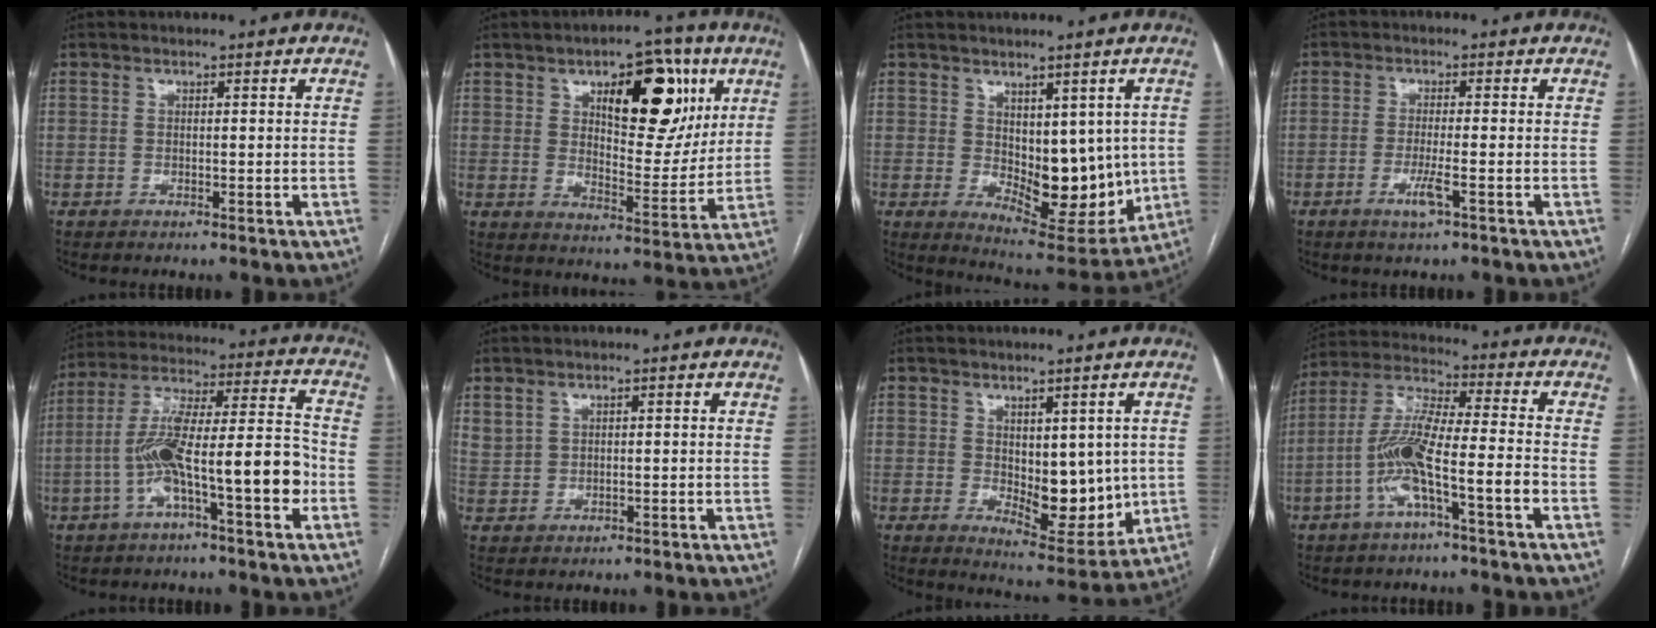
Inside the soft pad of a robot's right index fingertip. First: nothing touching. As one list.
[{"total": 15.5, "force": [6.7, 6.5, 12.4], "torque": [-0.161, 0.013, 0.104]}, {"total": 12.2, "force": [0.4, 6.5, 10.3], "torque": [-0.127, -0.012, 0.032]}, {"total": 3.4, "force": [-1.5, 0.0, 3.0], "torque": [-0.062, -0.007, -0.029]}, {"total": 15.9, "force": [-4.4, 2.3, 15.1], "torque": [-0.268, 0.028, -0.070]}, {"total": 2.6, "force": [1.9, 1.6, 0.7], "torque": [-0.015, 0.003, 0.045]}, {"total": 9.7, "force": [0.5, 5.0, 8.2], "torque": [-0.104, -0.013, 0.029]}, {"total": 11.4, "force": [-4.2, 0.9, 10.5], "torque": [-0.217, 0.018, -0.082]}]